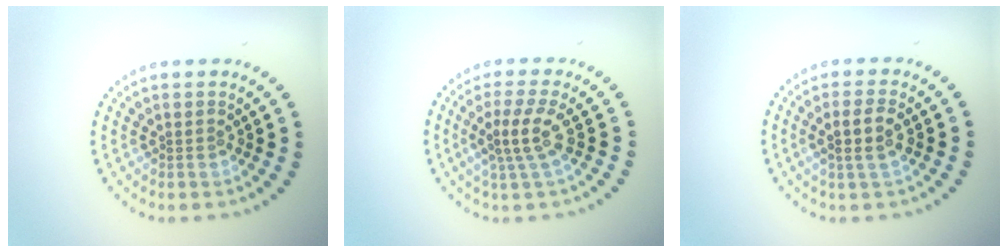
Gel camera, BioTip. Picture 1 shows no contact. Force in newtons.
{"total": 2.9, "press": 2.3, "slide": 1.7}
{"total": 2.3, "press": 2.0, "slide": 1.0}